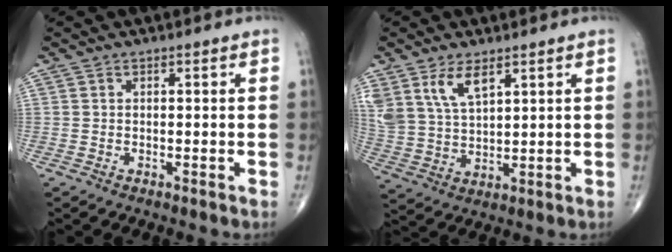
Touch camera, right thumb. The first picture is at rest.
{"total": 8.9, "force": [5.2, 4.2, 5.9], "torque": [-0.114, -0.018, 0.113]}